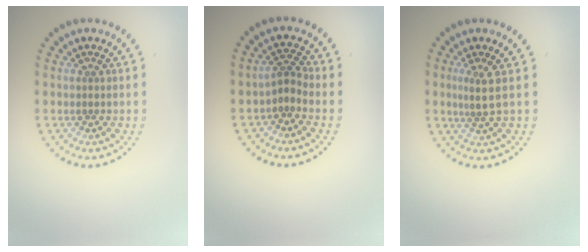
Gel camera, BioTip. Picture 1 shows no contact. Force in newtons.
{"total": 1.9, "press": 1.3, "slide": 1.4}
{"total": 2.0, "press": 1.3, "slide": 1.5}